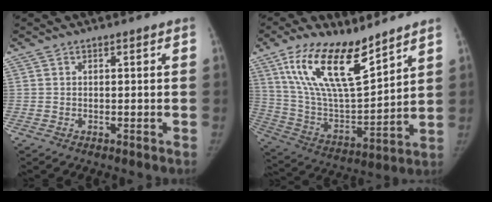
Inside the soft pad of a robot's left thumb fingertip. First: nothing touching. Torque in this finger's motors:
{"motor_torque": [1.18, 1.18, 1.65, -1.12, 0.48]}